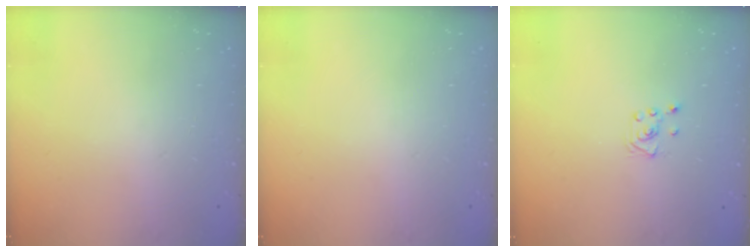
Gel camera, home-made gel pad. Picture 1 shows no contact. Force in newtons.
{"total": 0.0}
{"total": 3.0, "press": 2.9, "slide": 0.3}